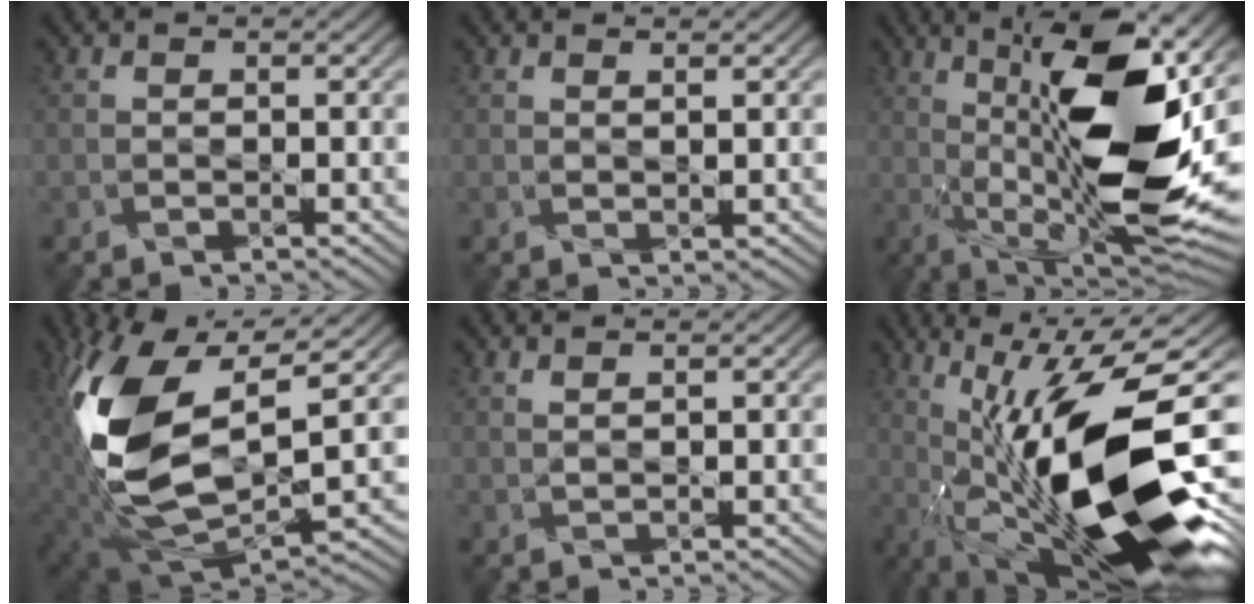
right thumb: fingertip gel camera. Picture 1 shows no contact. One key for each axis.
{"total": 0.9, "fx": 0.9, "fy": 0.1, "fz": 0.1, "tx": -0.005, "ty": -0.001, "tz": 0.017}
{"total": 17.0, "fx": 2.3, "fy": 5.9, "fz": 15.8, "tx": -0.264, "ty": 0.015, "tz": 0.045}
{"total": 15.6, "fx": 2.8, "fy": 8.7, "fz": 12.7, "tx": -0.286, "ty": -0.023, "tz": 0.062}
{"total": 1.2, "fx": 1.0, "fy": 0.3, "fz": 0.5, "tx": -0.005, "ty": -0.002, "tz": 0.018}
{"total": 20.0, "fx": -1.6, "fy": 7.0, "fz": 18.7, "tx": -0.303, "ty": 0.001, "tz": -0.039}